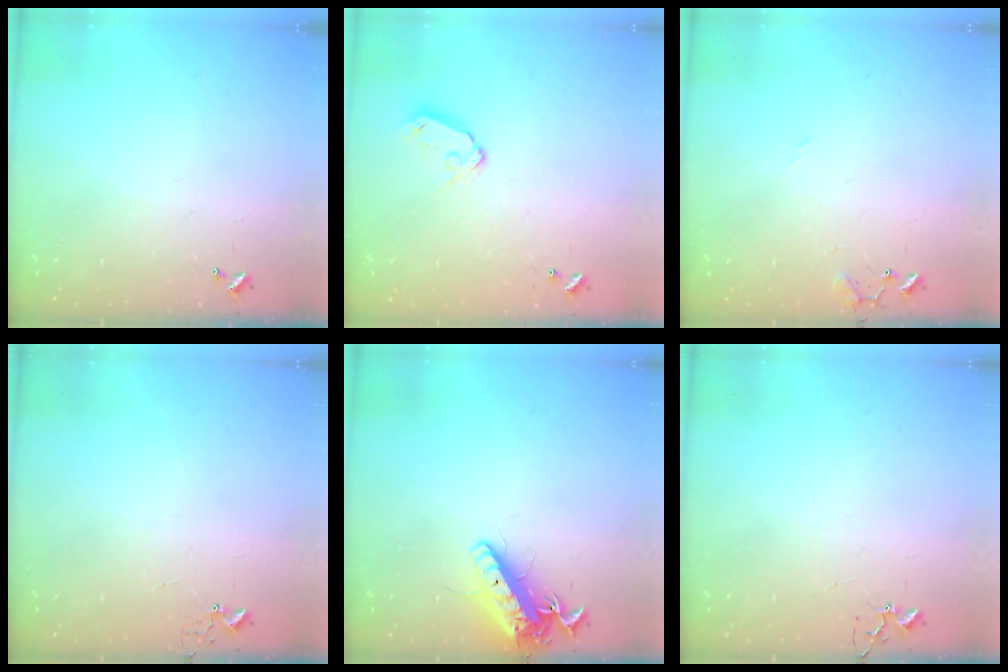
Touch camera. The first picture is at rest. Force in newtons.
{"total": 7.1, "press": 7.1, "slide": 0.8}
{"total": 9.5, "press": 9.5, "slide": 0.7}
{"total": 2.7, "press": 2.7, "slide": 0.3}
{"total": 14.5, "press": 14.2, "slide": 2.8}
{"total": 4.2, "press": 4.2, "slide": 0.7}